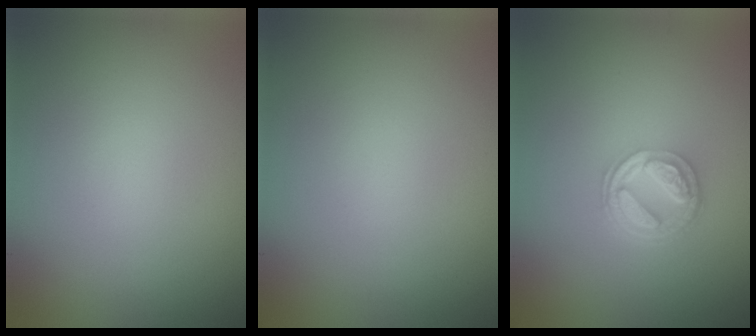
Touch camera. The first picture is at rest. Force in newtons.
{"total": 0.0}
{"total": 4.5, "press": 3.3, "slide": 3.0}